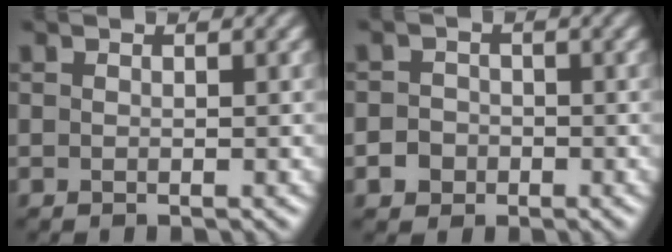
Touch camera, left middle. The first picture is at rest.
{"total": 2.0, "force": [-1.3, 1.6, 0.2], "torque": [0.017, 0.003, -0.025]}